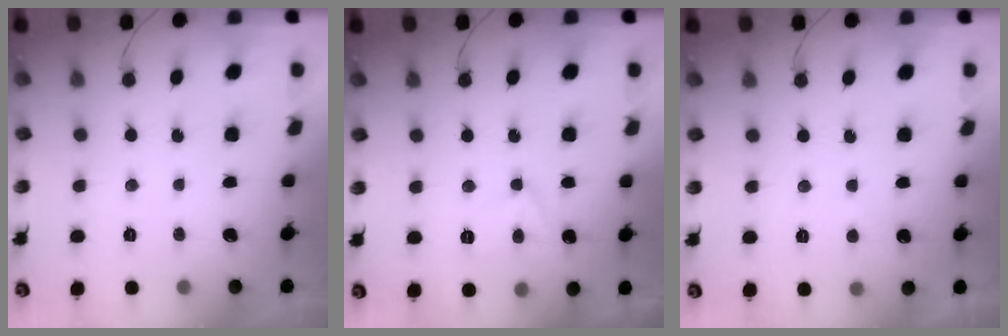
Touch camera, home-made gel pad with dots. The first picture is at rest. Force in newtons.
{"total": 5.6, "press": 5.6, "slide": 0.6}
{"total": 2.2, "press": 2.1, "slide": 0.4}